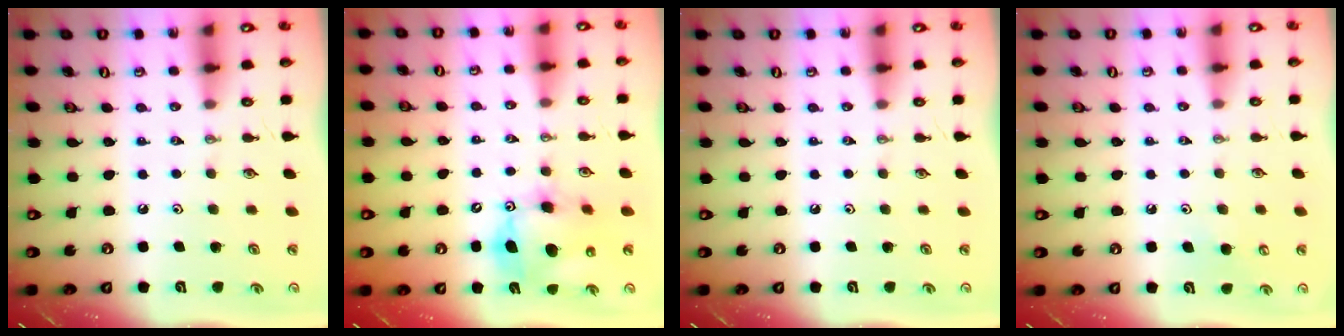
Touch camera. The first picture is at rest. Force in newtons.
{"total": 12.7, "press": 12.5, "slide": 2.4}
{"total": 0.0}
{"total": 5.6, "press": 5.5, "slide": 0.7}